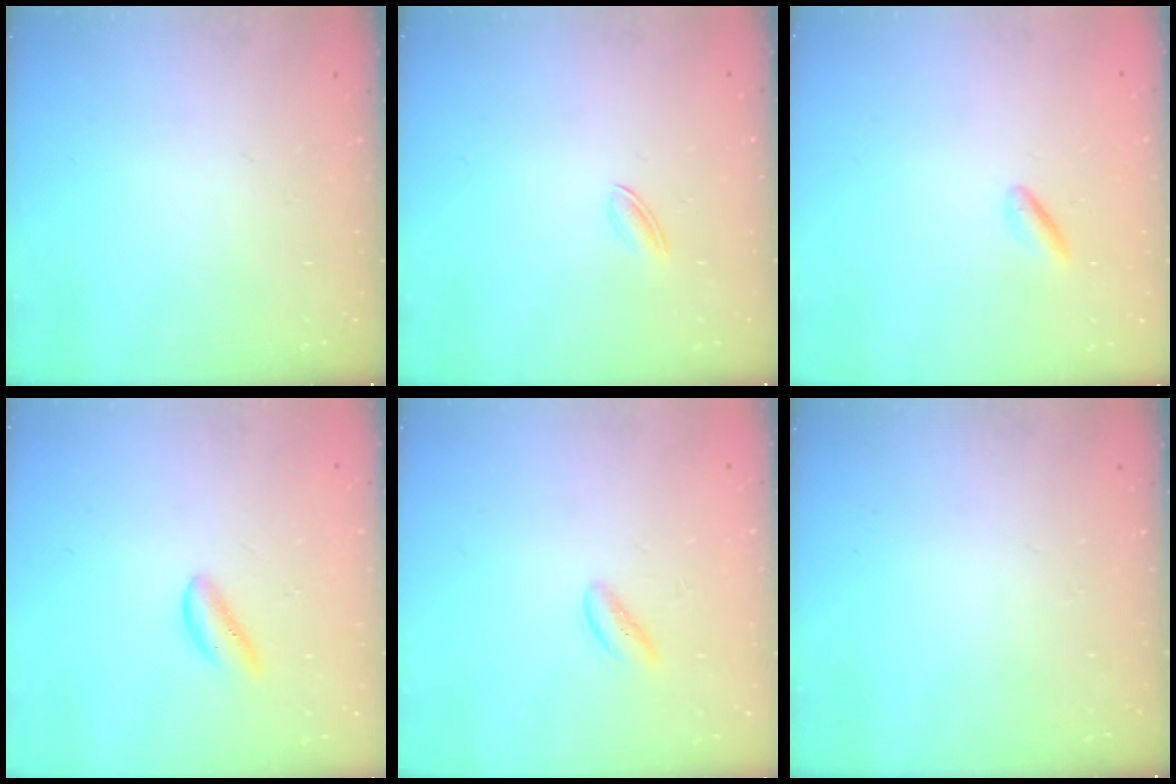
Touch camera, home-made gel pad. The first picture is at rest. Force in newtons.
{"total": 2.7, "press": 2.6, "slide": 0.7}
{"total": 0.8, "press": 0.7, "slide": 0.4}
{"total": 1.6, "press": 1.5, "slide": 0.3}
{"total": 1.4, "press": 1.3, "slide": 0.4}
{"total": 0.0}